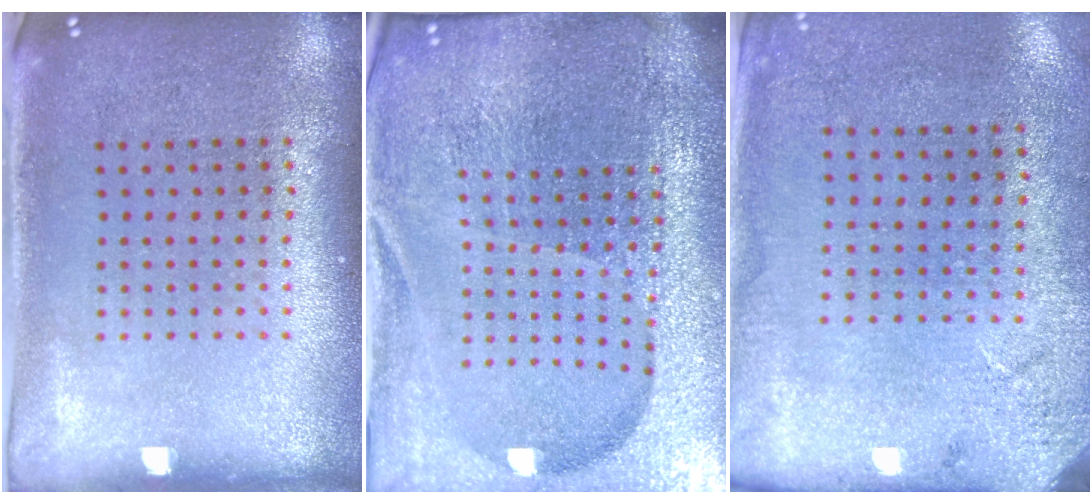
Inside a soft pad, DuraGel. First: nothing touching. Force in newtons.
{"total": 6.8, "press": 5.9, "slide": 3.4}
{"total": 2.6, "press": 2.2, "slide": 1.3}